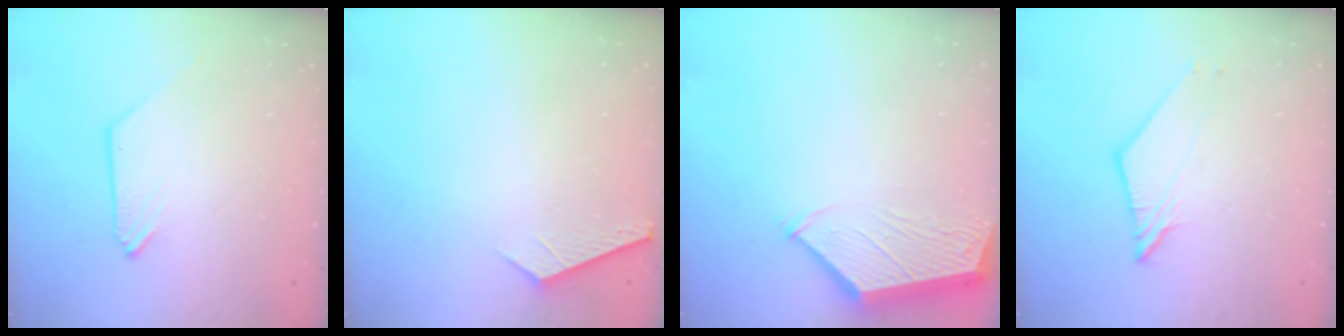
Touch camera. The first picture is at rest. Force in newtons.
{"total": 2.8, "press": 2.8, "slide": 0.3}
{"total": 3.8, "press": 3.8, "slide": 0.7}
{"total": 4.9, "press": 4.8, "slide": 0.7}